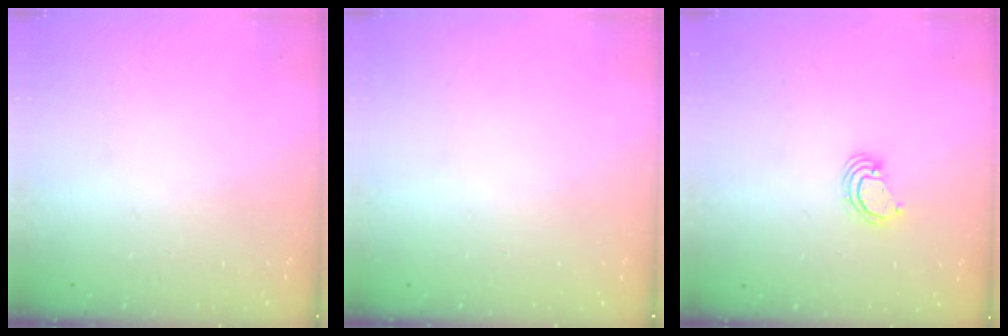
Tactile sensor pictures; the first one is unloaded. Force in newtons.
{"total": 0.0}
{"total": 3.8, "press": 3.8, "slide": 0.4}